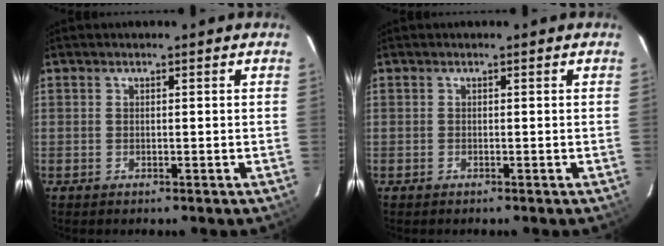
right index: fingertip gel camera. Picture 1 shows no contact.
{"total": 0.0}